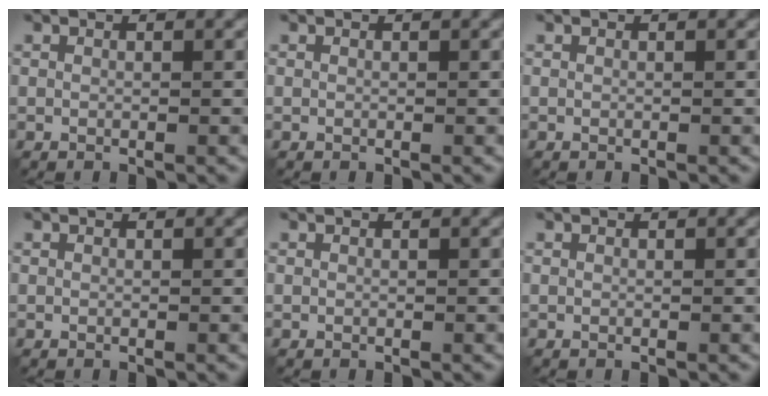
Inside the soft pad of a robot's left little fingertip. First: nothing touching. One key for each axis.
{"total": 0.0}
{"total": 0.0}
{"total": 0.0}
{"total": 0.0}
{"total": 0.0}